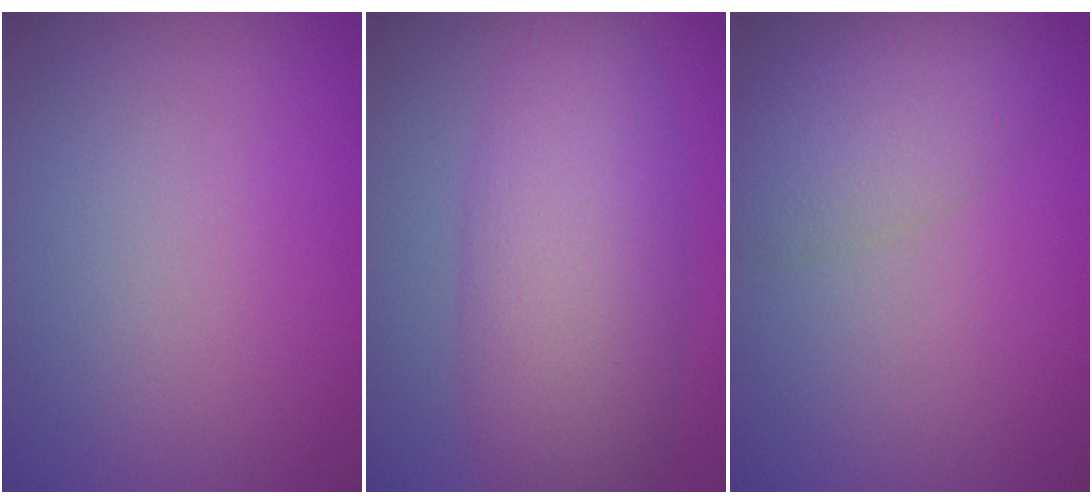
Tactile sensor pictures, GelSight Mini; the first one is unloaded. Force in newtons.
{"total": 7.4, "press": 7.4, "slide": 0.1}
{"total": 3.3, "press": 3.3, "slide": 0.2}